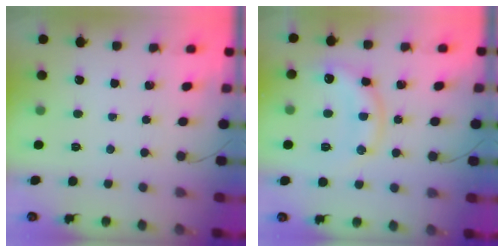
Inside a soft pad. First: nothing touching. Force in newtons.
{"total": 14.7, "press": 14.7, "slide": 1.0}